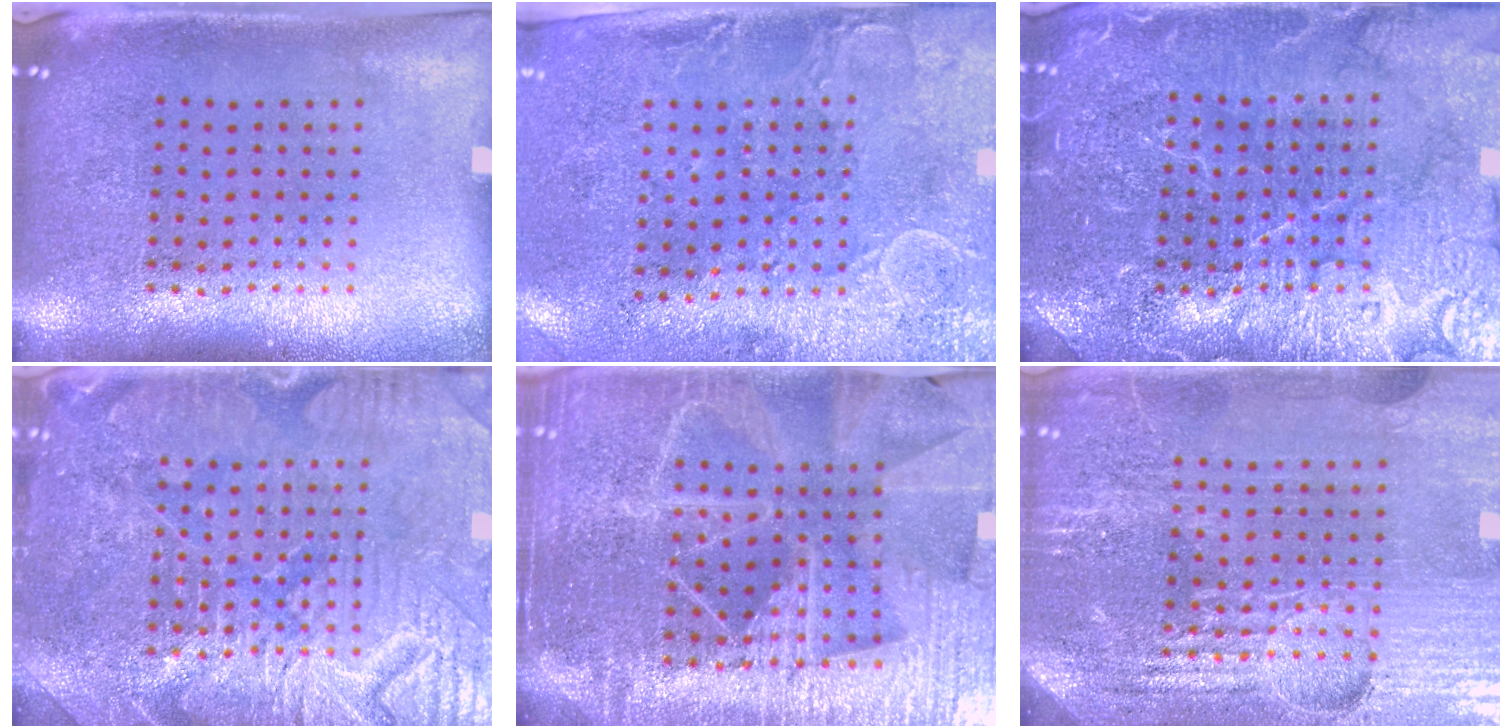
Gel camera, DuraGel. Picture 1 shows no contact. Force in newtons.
{"total": 3.0, "press": 2.3, "slide": 1.9}
{"total": 4.7, "press": 4.7, "slide": 0.7}
{"total": 6.4, "press": 6.4, "slide": 0.8}
{"total": 5.3, "press": 4.8, "slide": 2.3}
{"total": 5.3, "press": 4.8, "slide": 2.1}